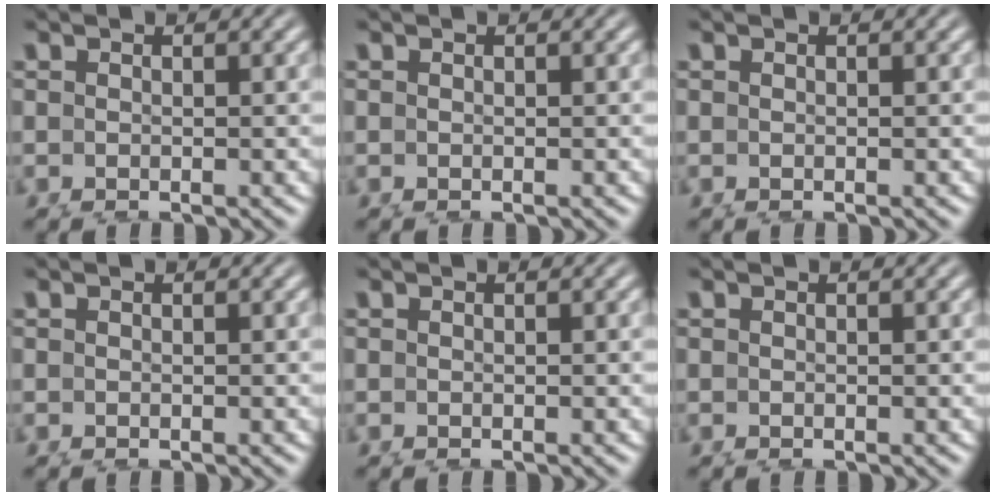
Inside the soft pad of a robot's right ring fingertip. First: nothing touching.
{"total": 0.0}
{"total": 0.0}
{"total": 0.0}
{"total": 0.0}
{"total": 0.0}